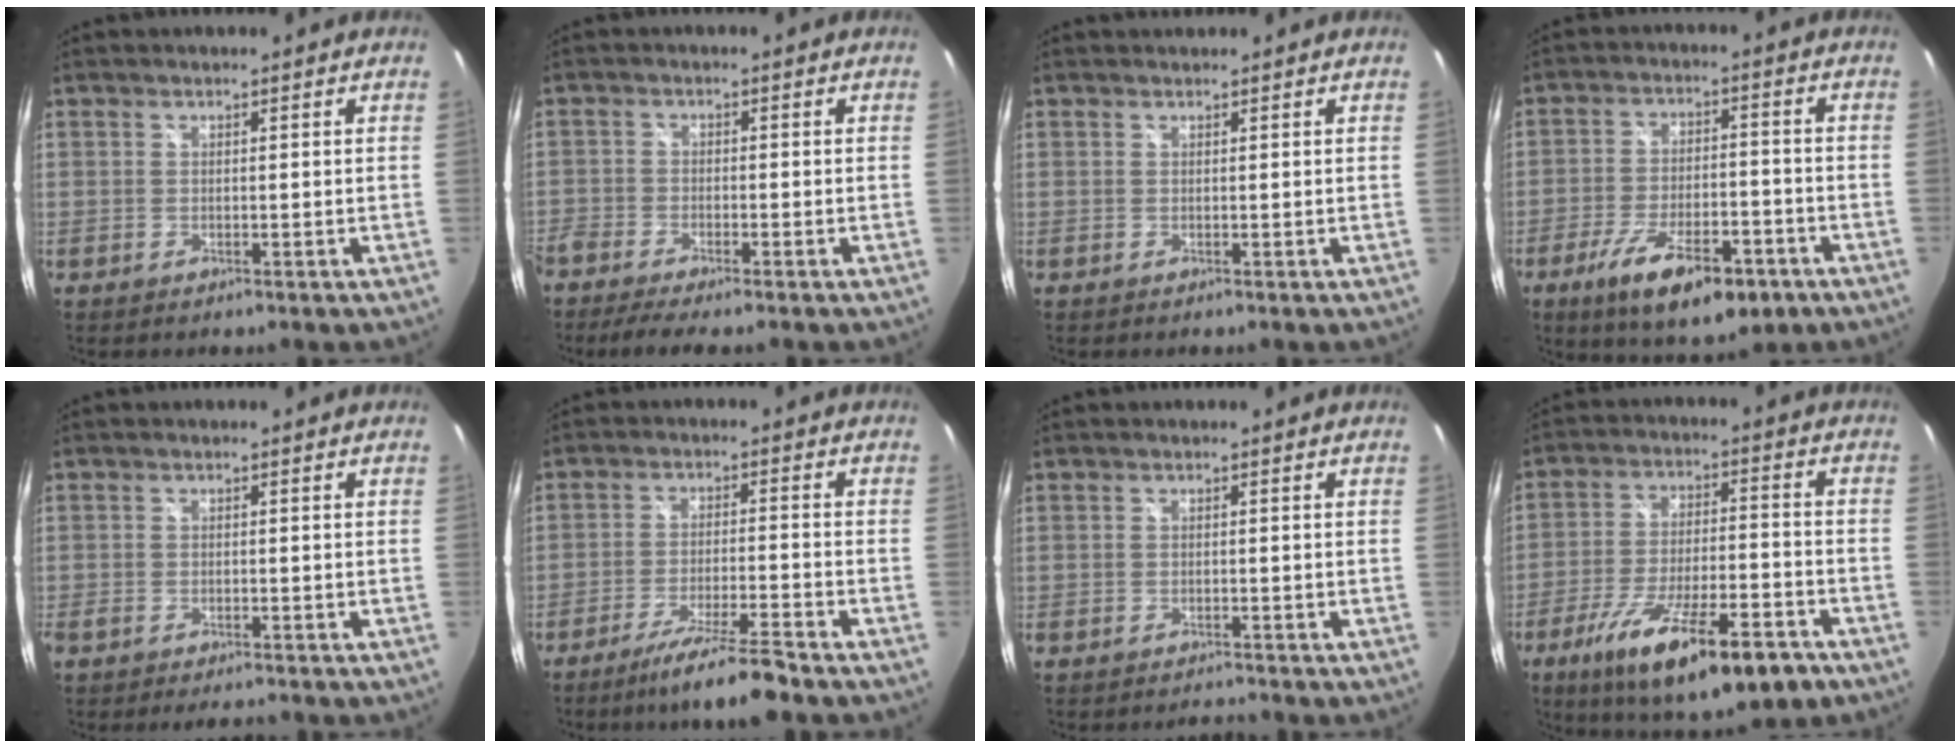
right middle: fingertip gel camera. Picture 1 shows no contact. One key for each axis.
{"total": 6.2, "fx": -5.3, "fy": 1.0, "fz": 3.2, "tx": -0.092, "ty": -0.025, "tz": -0.097}
{"total": 0.6, "fx": 0.5, "fy": 0.0, "fz": -0.1, "tx": 0.001, "ty": 0.003, "tz": 0.010}
{"total": 15.0, "fx": -8.7, "fy": 5.2, "fz": 11.0, "tx": -0.206, "ty": -0.027, "tz": -0.135}
{"total": 3.7, "fx": -3.1, "fy": 1.3, "fz": 1.7, "tx": -0.043, "ty": -0.015, "tz": -0.051}
{"total": 9.4, "fx": -7.9, "fy": -0.7, "fz": 5.1, "tx": -0.107, "ty": -0.011, "tz": -0.133}
{"total": 1.8, "fx": -1.8, "fy": 0.3, "fz": 0.3, "tx": -0.007, "ty": -0.007, "tz": -0.028}
{"total": 20.3, "fx": -12.4, "fy": 5.5, "fz": 15.1, "tx": -0.263, "ty": -0.044, "tz": -0.191}